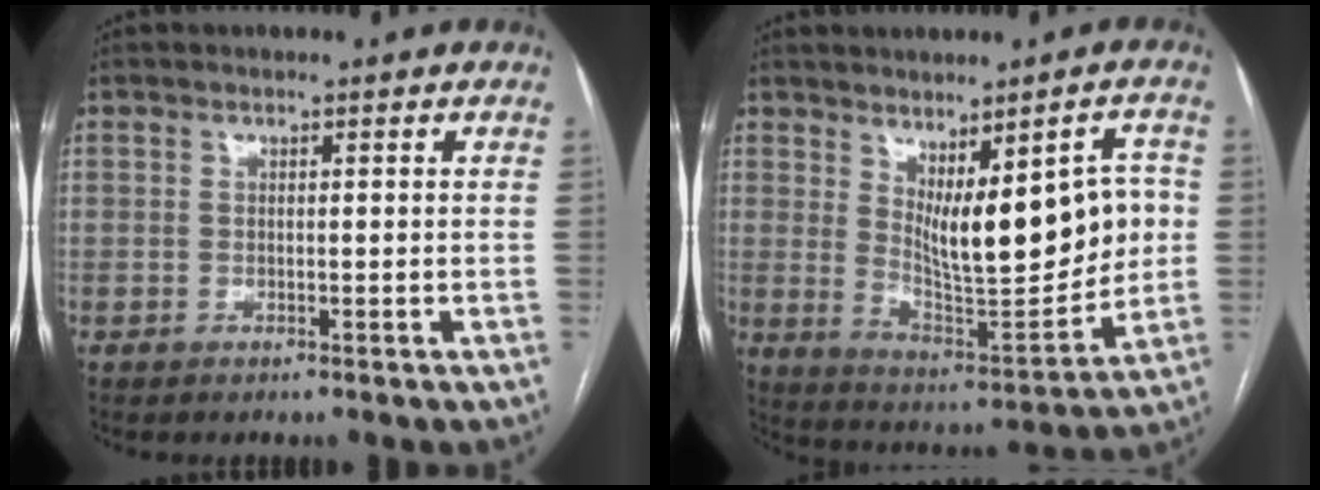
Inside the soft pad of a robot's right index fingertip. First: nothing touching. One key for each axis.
{"total": 15.4, "fx": 2.8, "fy": 4.6, "fz": 14.4, "tx": -0.208, "ty": -0.009, "tz": 0.063}